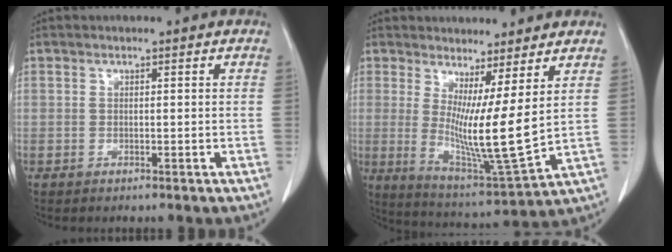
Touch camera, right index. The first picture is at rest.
{"total": 10.6, "force": [2.4, -0.3, 10.3], "torque": [-0.199, -0.048, 0.048]}